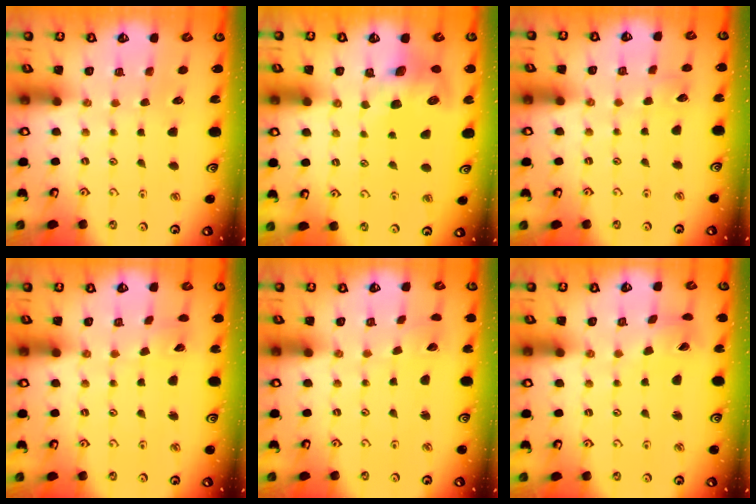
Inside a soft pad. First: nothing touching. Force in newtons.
{"total": 9.1, "press": 9.0, "slide": 1.3}
{"total": 2.7, "press": 2.7, "slide": 0.3}
{"total": 4.3, "press": 4.2, "slide": 0.3}
{"total": 2.0, "press": 2.0, "slide": 0.2}
{"total": 2.4, "press": 2.4, "slide": 0.4}